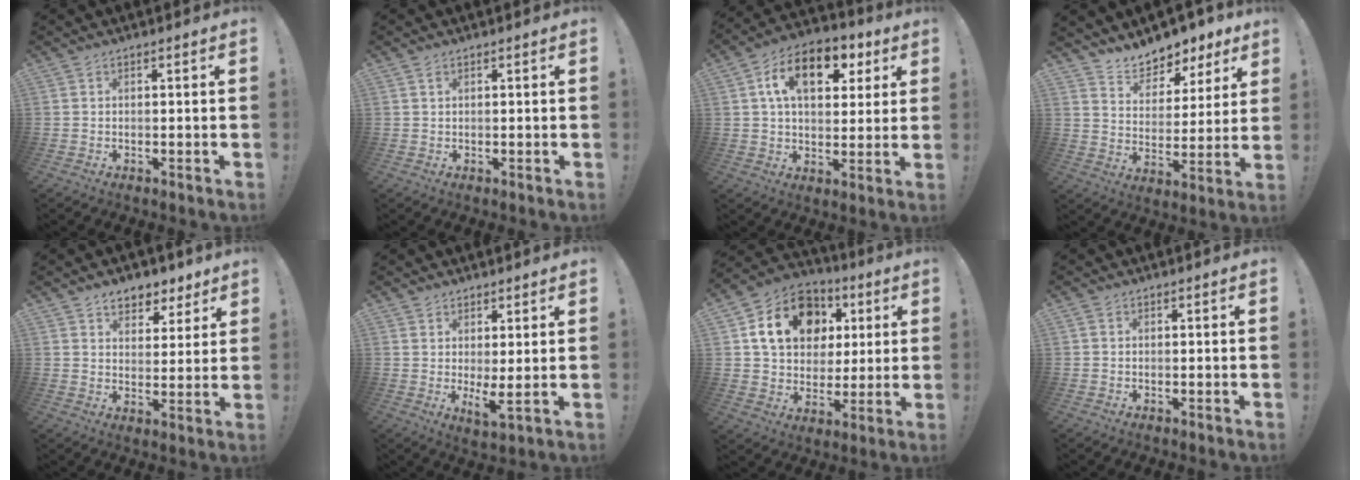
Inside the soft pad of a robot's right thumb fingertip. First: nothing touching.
{"total": 1.1, "force": [0.7, 0.5, 0.7], "torque": [-0.014, 0.001, 0.012]}
{"total": 15.0, "force": [5.7, 9.3, 10.3], "torque": [-0.154, -0.010, 0.099]}
{"total": 9.3, "force": [8.5, 3.7, 1.4], "torque": [-0.024, -0.080, 0.155]}
{"total": 7.5, "force": [5.7, 4.4, 1.9], "torque": [-0.018, -0.045, 0.108]}
{"total": 4.2, "force": [1.7, 0.3, 3.8], "torque": [-0.048, -0.030, 0.032]}
{"total": 18.8, "force": [6.5, 14.2, 10.5], "torque": [-0.150, -0.013, 0.135]}
{"total": 0.7, "force": [0.4, 0.6, 0.2], "torque": [0.004, -0.001, 0.006]}